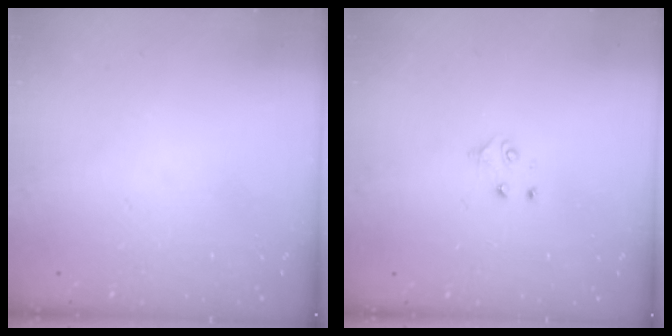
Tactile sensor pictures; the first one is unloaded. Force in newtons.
{"total": 4.0, "press": 3.9, "slide": 0.4}